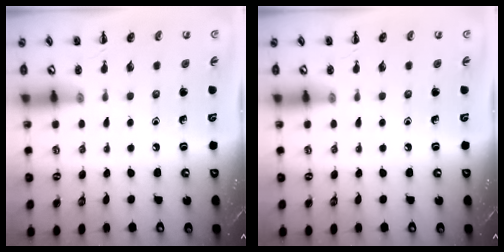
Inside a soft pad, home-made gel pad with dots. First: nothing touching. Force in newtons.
{"total": 0.0}